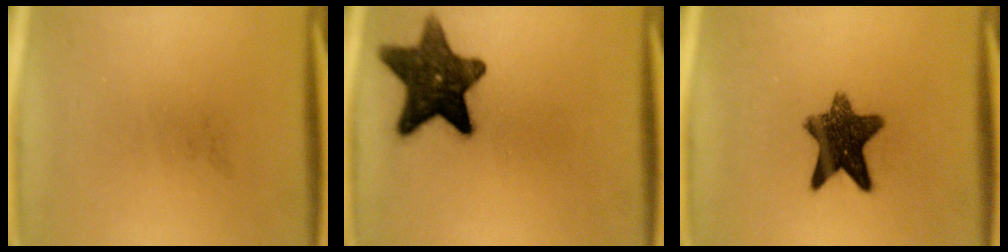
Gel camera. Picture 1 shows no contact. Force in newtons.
{"total": 13.4}
{"total": 10.7}